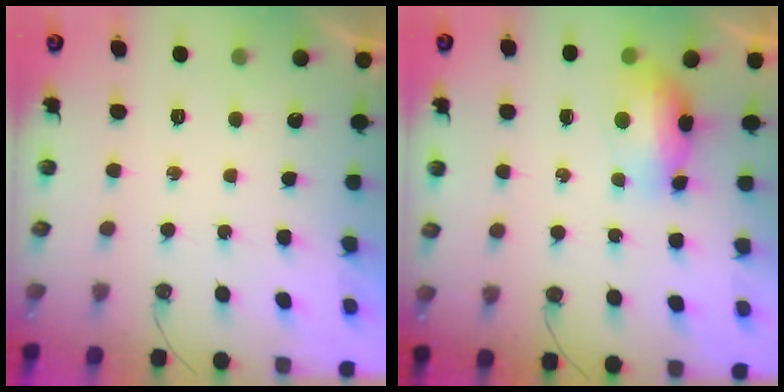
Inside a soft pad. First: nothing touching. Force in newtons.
{"total": 7.6, "press": 7.4, "slide": 1.3}